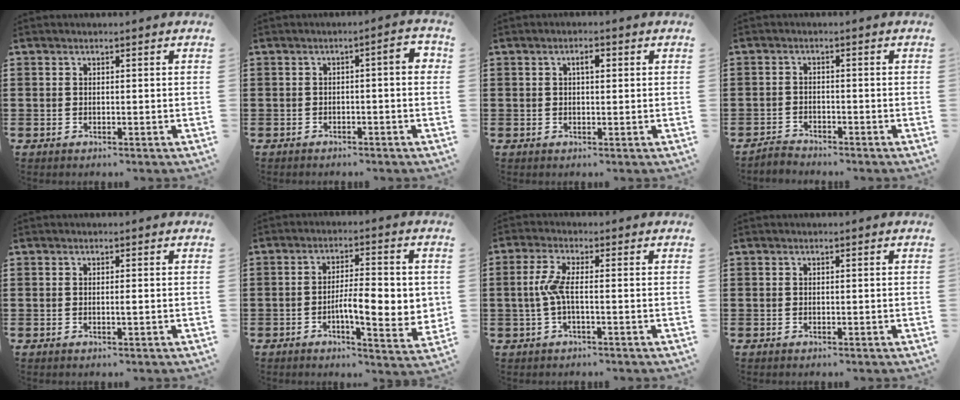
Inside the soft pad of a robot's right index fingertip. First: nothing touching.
{"total": 2.4, "force": [-0.9, 0.3, 2.2], "torque": [-0.041, 0.003, -0.019]}
{"total": 1.9, "force": [0.5, 0.7, 1.7], "torque": [-0.027, 0.004, 0.004]}
{"total": 1.9, "force": [-1.9, 0.3, -0.1], "torque": [-0.005, 0.004, -0.041]}
{"total": 0.7, "force": [-0.1, 0.0, 0.7], "torque": [-0.012, -0.003, -0.002]}
{"total": 8.6, "force": [-1.2, 2.5, 8.1], "torque": [-0.121, 0.000, -0.022]}
{"total": 4.6, "force": [-0.7, 0.9, 4.5], "torque": [-0.112, -0.009, -0.024]}
{"total": 0.0}